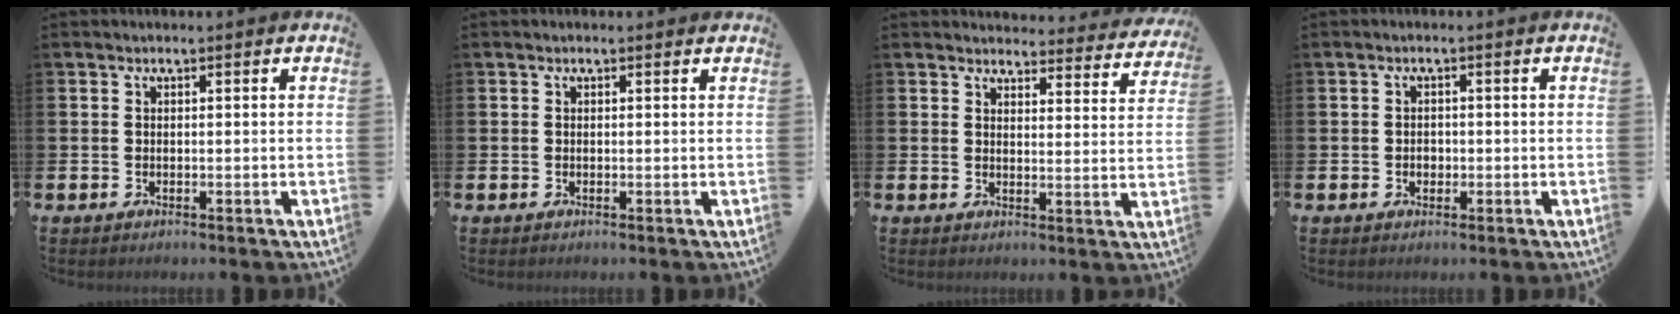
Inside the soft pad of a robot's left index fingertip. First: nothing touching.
{"total": 0.0}
{"total": 3.6, "force": [3.5, 0.7, 0.1], "torque": [-0.001, -0.030, 0.059]}
{"total": 1.3, "force": [-0.3, 1.1, 0.7], "torque": [-0.002, 0.001, -0.010]}